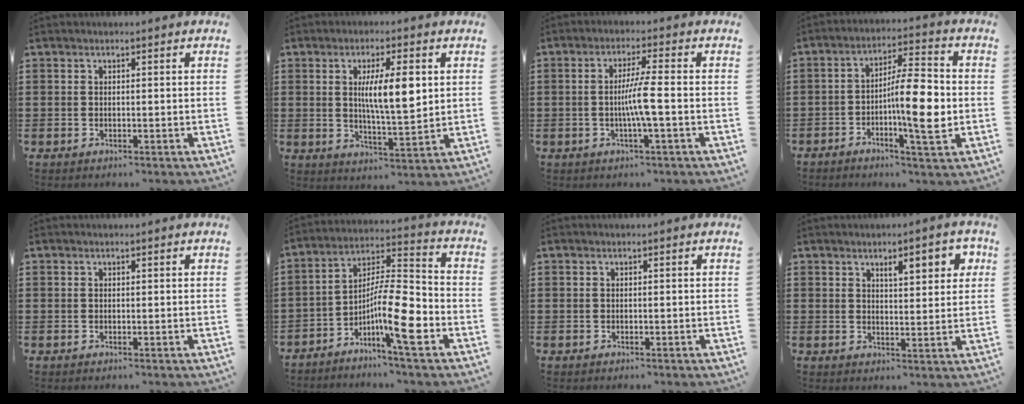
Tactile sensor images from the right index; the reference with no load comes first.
{"total": 9.0, "force": [2.2, 2.2, 8.4], "torque": [-0.148, -0.001, 0.031]}
{"total": 5.0, "force": [-0.9, -0.4, 5.0], "torque": [-0.088, -0.008, -0.020]}
{"total": 10.2, "force": [-1.2, 2.0, 9.9], "torque": [-0.153, -0.004, -0.021]}
{"total": 0.0}
{"total": 11.2, "force": [-4.7, 1.9, 10.0], "torque": [-0.179, -0.005, -0.086]}
{"total": 0.0}
{"total": 5.0, "force": [2.5, 1.6, 4.0], "torque": [-0.054, -0.005, 0.033]}